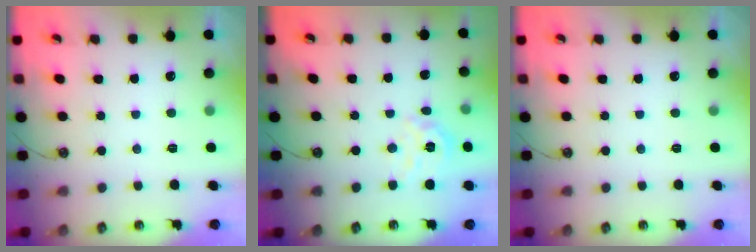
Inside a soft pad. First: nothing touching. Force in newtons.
{"total": 9.9, "press": 9.9, "slide": 0.8}
{"total": 0.0}